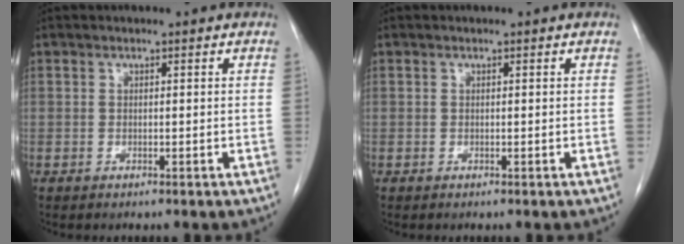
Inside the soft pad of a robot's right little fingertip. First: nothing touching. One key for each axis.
{"total": 0.0}